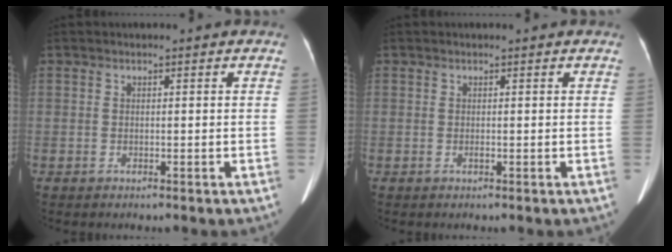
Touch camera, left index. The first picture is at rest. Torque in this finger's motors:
{"motor_torque": [0.30, 0.07, 0.03, 0.00]}